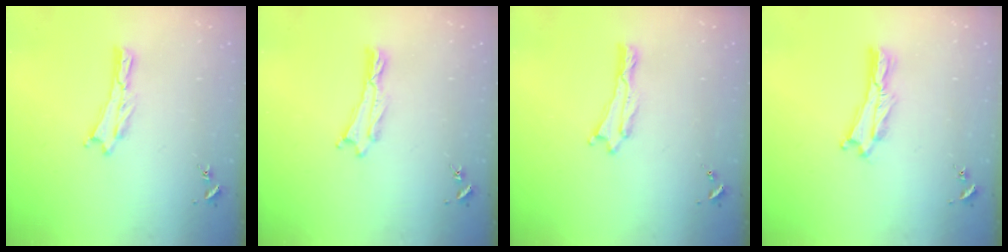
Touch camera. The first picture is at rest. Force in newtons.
{"total": 0.0}
{"total": 0.0}
{"total": 0.6, "press": 0.5, "slide": 0.2}